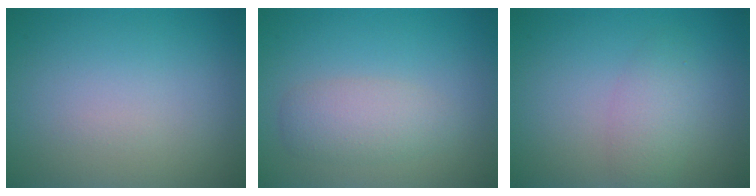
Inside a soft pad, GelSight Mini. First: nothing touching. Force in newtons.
{"total": 2.8, "press": 2.8, "slide": 0.2}
{"total": 2.3, "press": 2.3, "slide": 0.0}